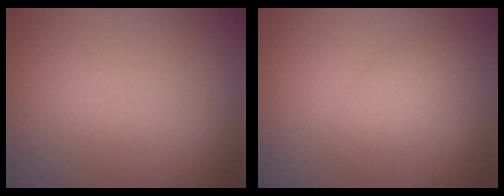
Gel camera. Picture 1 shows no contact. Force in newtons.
{"total": 2.5, "press": 2.4, "slide": 0.3}